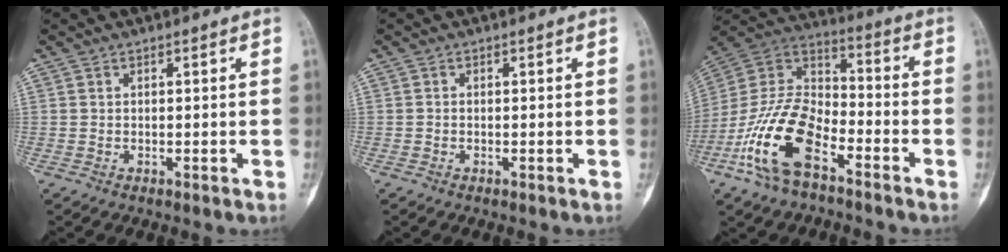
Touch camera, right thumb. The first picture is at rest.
{"total": 0.0}
{"total": 17.5, "force": [-8.9, 8.7, 12.4], "torque": [-0.234, 0.057, -0.180]}